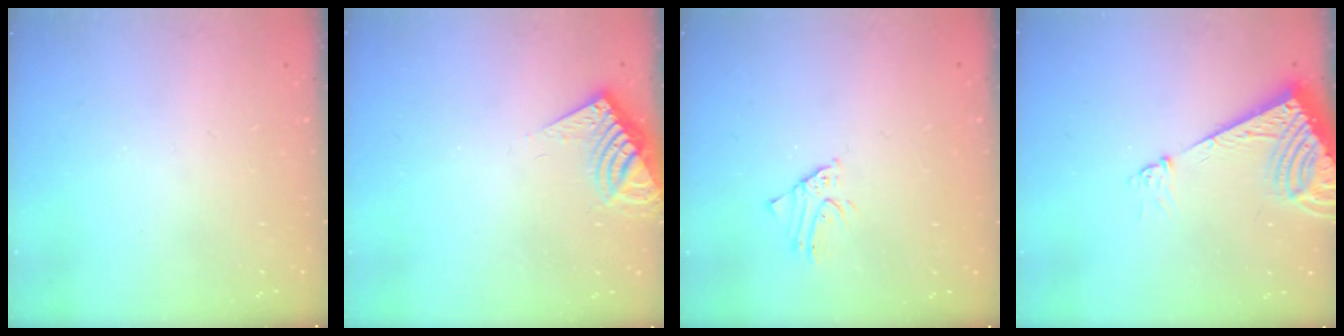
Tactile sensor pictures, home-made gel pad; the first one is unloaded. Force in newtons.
{"total": 8.5, "press": 8.5, "slide": 0.7}
{"total": 2.0, "press": 2.0, "slide": 0.1}
{"total": 8.8, "press": 8.7, "slide": 1.1}